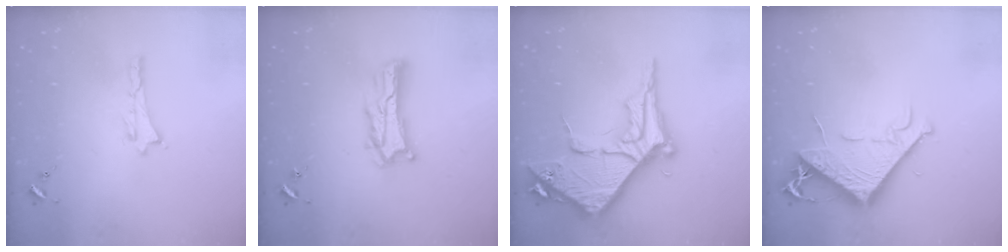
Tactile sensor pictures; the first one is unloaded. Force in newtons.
{"total": 5.1, "press": 5.1, "slide": 0.5}
{"total": 11.0, "press": 10.9, "slide": 1.2}
{"total": 8.6, "press": 8.5, "slide": 1.2}